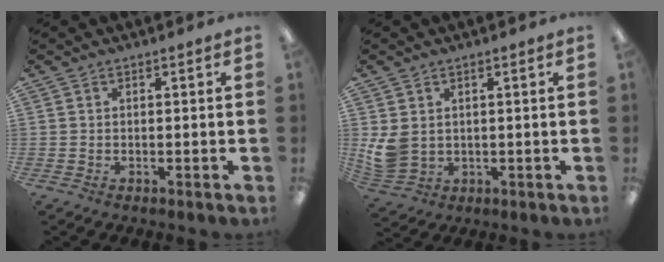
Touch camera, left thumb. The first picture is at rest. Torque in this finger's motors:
{"motor_torque": [-0.08, 0.44, 0.38, -0.37, 0.06]}